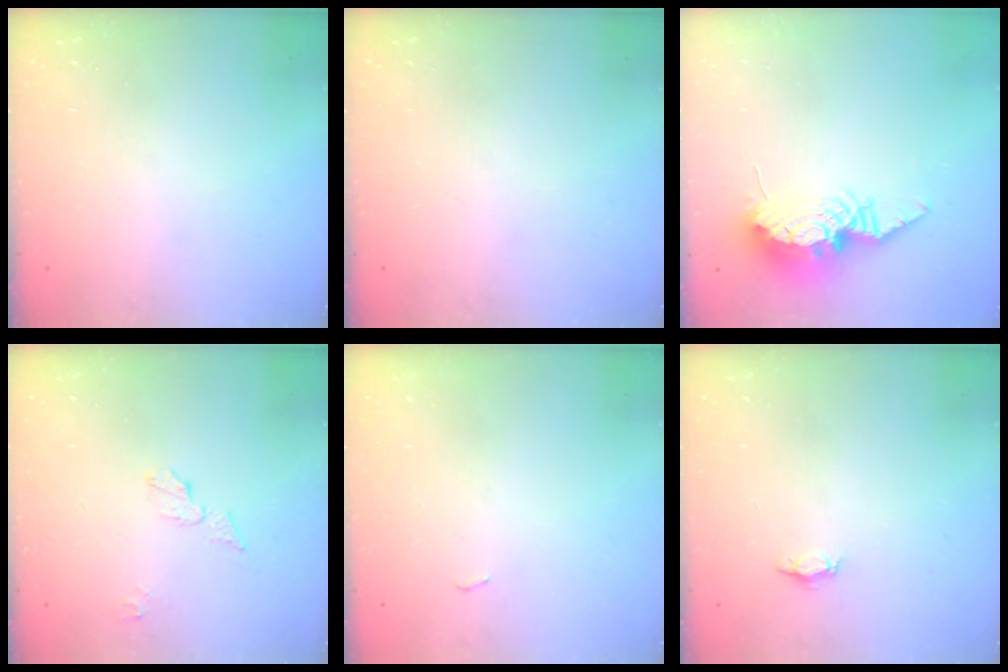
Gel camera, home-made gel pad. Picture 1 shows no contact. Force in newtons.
{"total": 0.0}
{"total": 11.8, "press": 11.7, "slide": 1.1}
{"total": 5.6, "press": 5.6, "slide": 0.3}
{"total": 2.7, "press": 2.3, "slide": 1.4}
{"total": 2.8, "press": 2.8, "slide": 0.4}